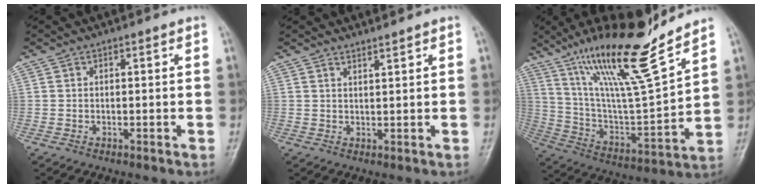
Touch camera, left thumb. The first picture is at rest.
{"total": 1.4, "force": [1.3, -0.2, 0.4], "torque": [-0.004, -0.015, 0.024]}
{"total": 21.5, "force": [15.3, 2.4, 14.9], "torque": [-0.233, -0.076, 0.280]}